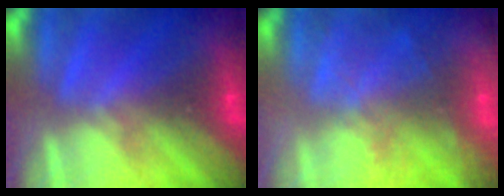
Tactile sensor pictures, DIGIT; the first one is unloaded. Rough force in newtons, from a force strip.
{"total": 6.9}